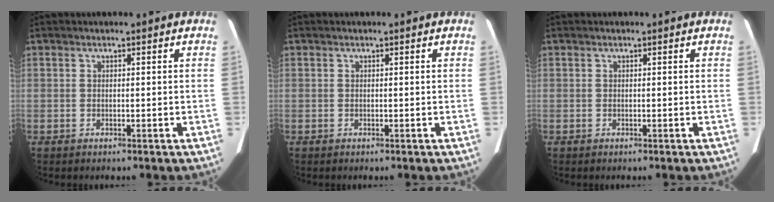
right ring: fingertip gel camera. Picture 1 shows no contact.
{"total": 0.0}
{"total": 0.0}